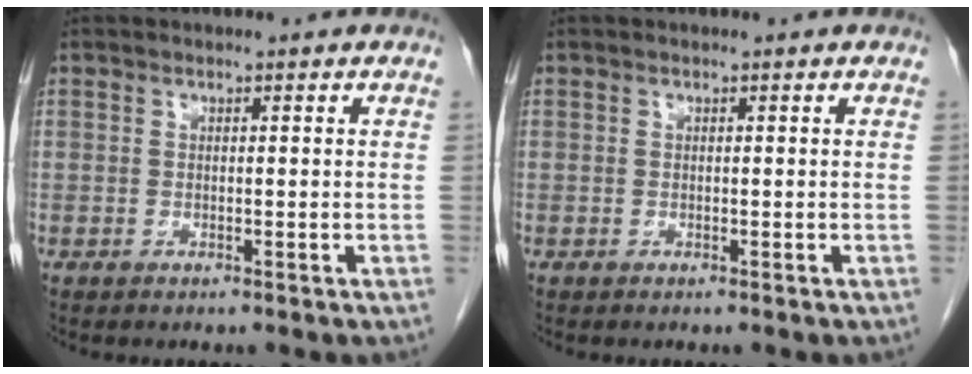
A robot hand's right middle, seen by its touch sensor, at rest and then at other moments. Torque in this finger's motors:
{"motor_torque": [-0.14, -0.17, 0.00, 0.00]}